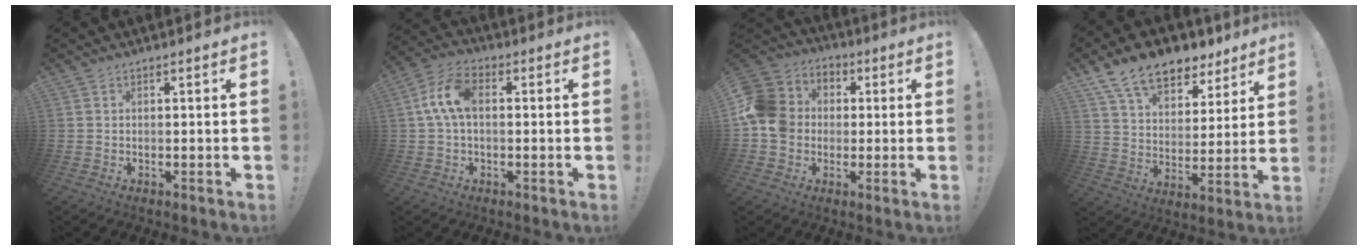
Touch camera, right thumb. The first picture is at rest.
{"total": 10.1, "force": [1.0, 5.9, 8.1], "torque": [-0.156, 0.010, 0.021]}
{"total": 13.4, "force": [-0.3, 12.0, 5.8], "torque": [-0.110, 0.016, 0.001]}
{"total": 14.8, "force": [10.7, 8.0, 6.5], "torque": [-0.117, -0.069, 0.196]}